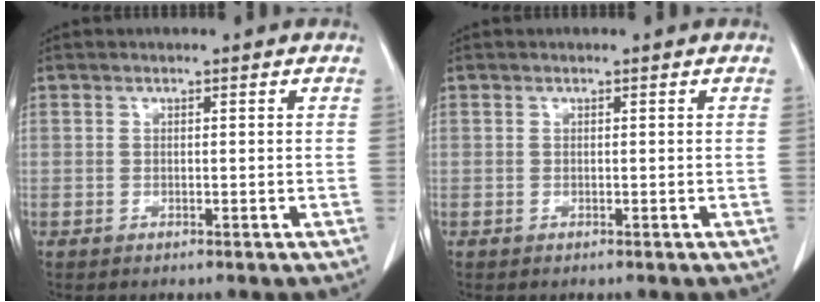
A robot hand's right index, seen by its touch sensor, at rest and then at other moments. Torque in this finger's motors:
{"motor_torque": [0.00, 0.00, 0.01, 0.00]}